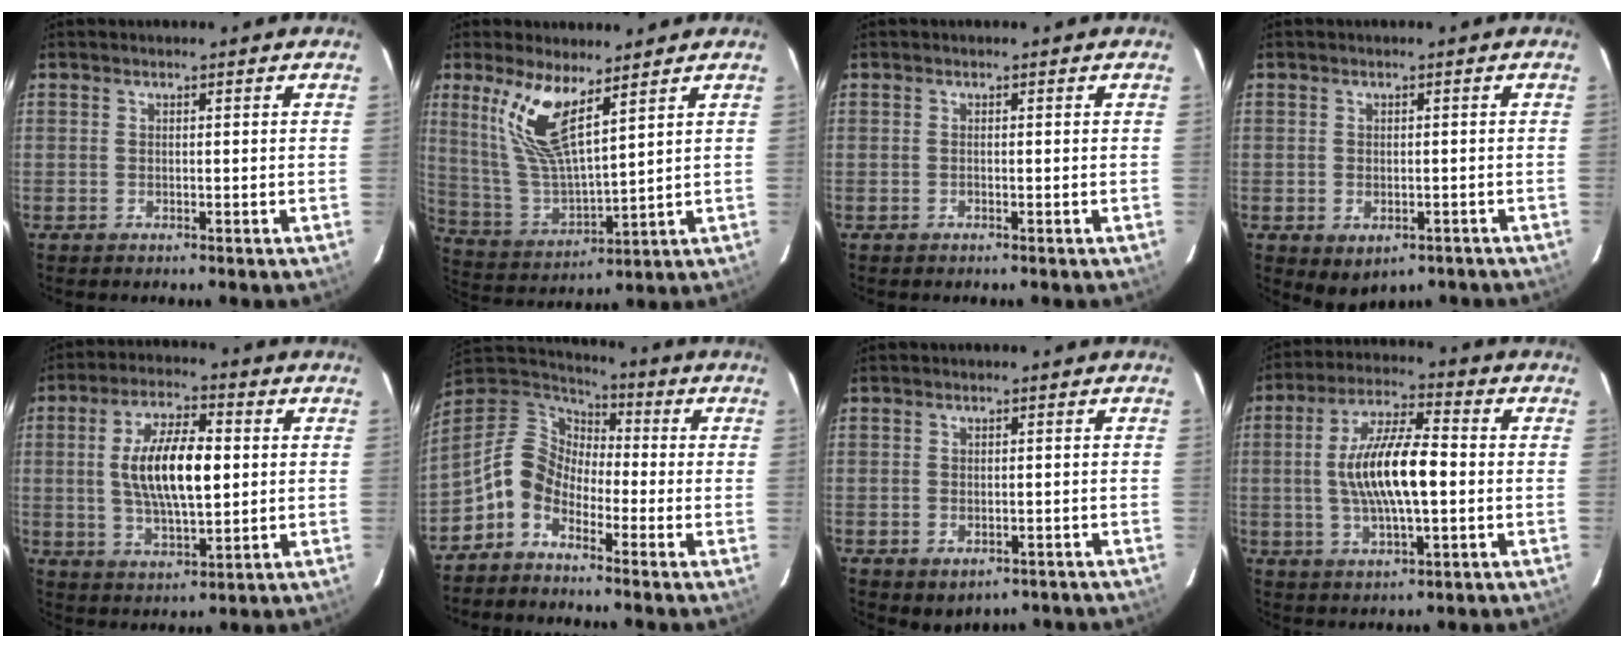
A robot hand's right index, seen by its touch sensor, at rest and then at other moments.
{"total": 12.5, "force": [7.4, 3.0, 9.6], "torque": [-0.196, 0.000, 0.163]}
{"total": 0.0}
{"total": 5.0, "force": [-2.2, 3.6, 2.7], "torque": [-0.046, -0.009, -0.016]}
{"total": 13.0, "force": [1.2, 5.0, 12.0], "torque": [-0.222, 0.006, 0.025]}
{"total": 9.5, "force": [-4.9, 6.5, 4.9], "torque": [-0.103, 0.026, -0.115]}
{"total": 4.3, "force": [-2.0, 3.2, 2.1], "torque": [-0.041, -0.007, -0.013]}
{"total": 13.5, "force": [-0.5, 4.0, 12.8], "torque": [-0.244, 0.008, -0.008]}